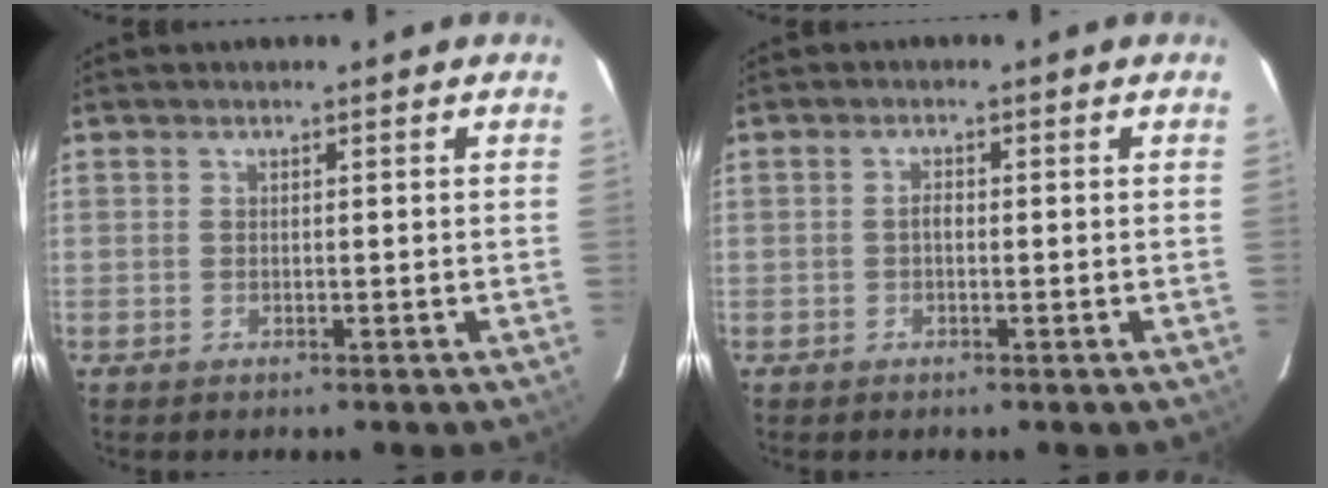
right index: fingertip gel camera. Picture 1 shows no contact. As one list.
[{"total": 1.1, "force": [-0.2, 0.6, 0.8], "torque": [-0.016, 0.006, -0.006]}]